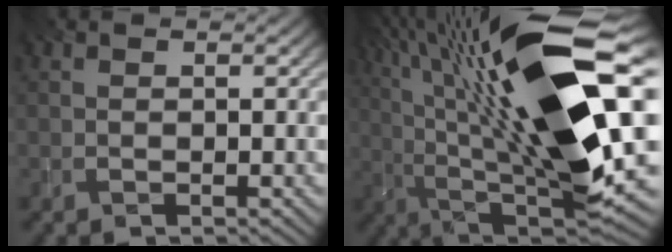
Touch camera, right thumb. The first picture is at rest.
{"total": 21.2, "force": [4.4, 7.3, 19.4], "torque": [-0.352, 0.039, 0.071]}